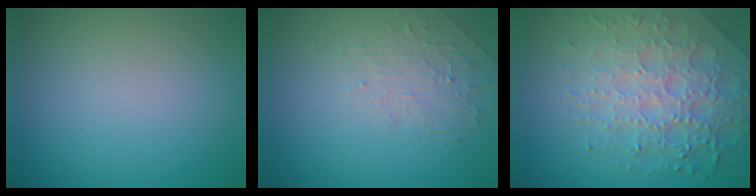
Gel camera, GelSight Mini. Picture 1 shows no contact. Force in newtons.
{"total": 2.0, "press": 0.9, "slide": 1.8}
{"total": 7.3, "press": 5.2, "slide": 5.1}